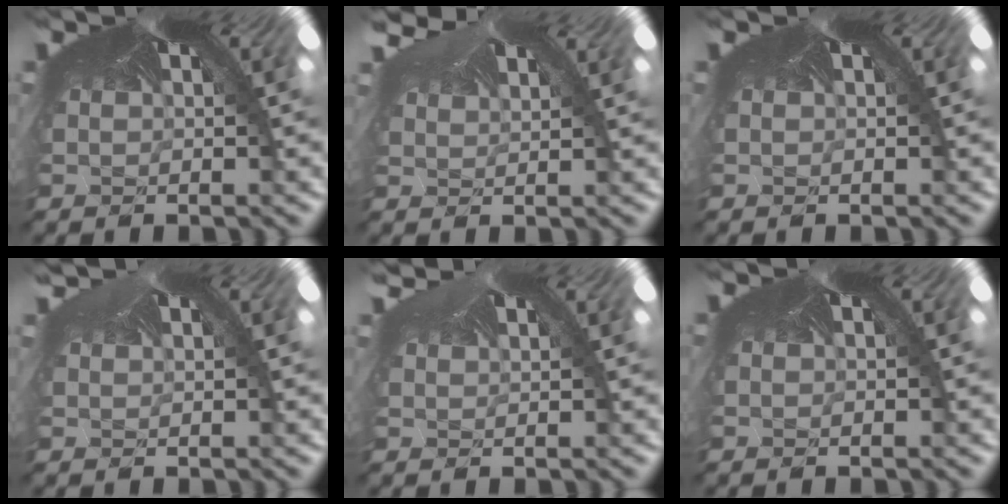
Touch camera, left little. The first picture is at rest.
{"total": 1.5, "force": [1.3, 0.3, -0.6], "torque": [-0.018, 0.001, 0.020]}
{"total": 0.0}
{"total": 1.0, "force": [0.2, -0.4, -0.9], "torque": [0.006, -0.002, 0.003]}
{"total": 1.1, "force": [0.5, -0.1, -1.0], "torque": [0.001, -0.002, 0.008]}
{"total": 0.0}